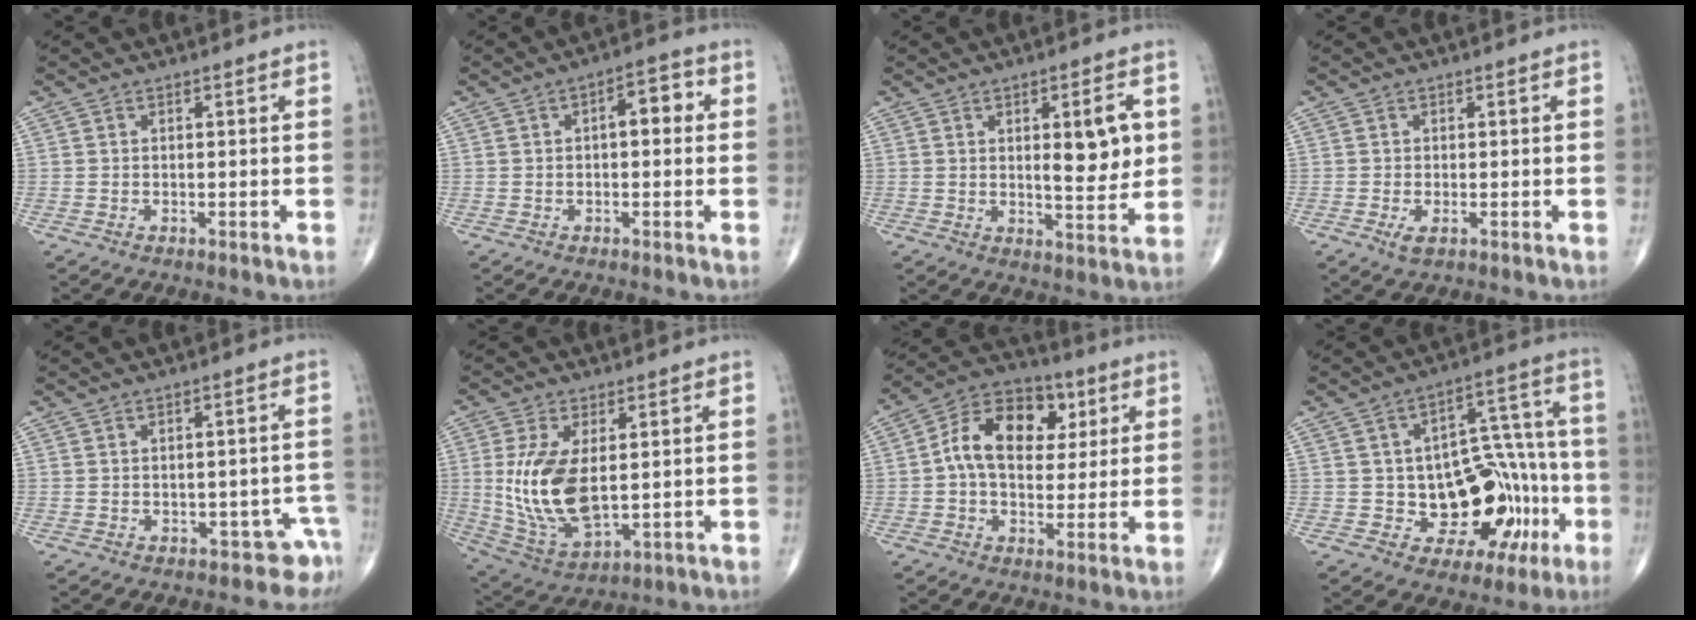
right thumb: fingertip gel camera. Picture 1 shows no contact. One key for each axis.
{"total": 5.3, "fx": 0.7, "fy": 2.5, "fz": 4.6, "tx": -0.049, "ty": 0.020, "tz": 0.002}
{"total": 9.1, "fx": 1.9, "fy": 3.0, "fz": 8.4, "tx": -0.104, "ty": -0.017, "tz": 0.030}
{"total": 1.9, "fx": -0.7, "fy": 0.7, "fz": 1.6, "tx": -0.036, "ty": -0.004, "tz": -0.012}
{"total": 3.7, "fx": -2.4, "fy": 2.6, "fz": 1.2, "tx": 0.016, "ty": 0.035, "tz": -0.028}
{"total": 14.2, "fx": 1.2, "fy": 7.1, "fz": 12.2, "tx": -0.247, "ty": -0.017, "tz": 0.040}
{"total": 14.8, "fx": 3.2, "fy": 9.9, "fz": 10.5, "tx": -0.146, "ty": 0.013, "tz": 0.043}
{"total": 19.7, "fx": -5.0, "fy": 12.2, "fz": 14.6, "tx": -0.129, "ty": 0.042, "tz": -0.054}